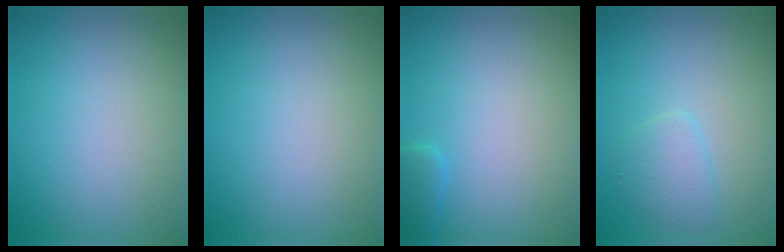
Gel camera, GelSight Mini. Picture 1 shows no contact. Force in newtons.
{"total": 0.0}
{"total": 1.2, "press": 1.2, "slide": 0.1}
{"total": 1.9, "press": 1.9, "slide": 0.0}